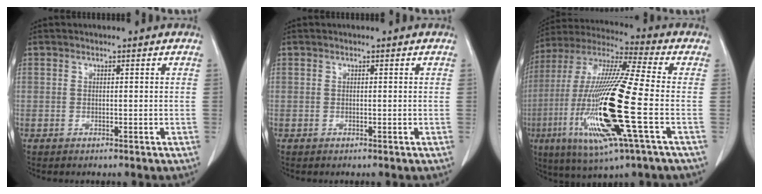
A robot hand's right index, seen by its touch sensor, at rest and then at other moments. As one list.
[{"total": 0.0}, {"total": 21.8, "force": [-5.2, 1.2, 21.1], "torque": [-0.465, -0.028, -0.103]}]